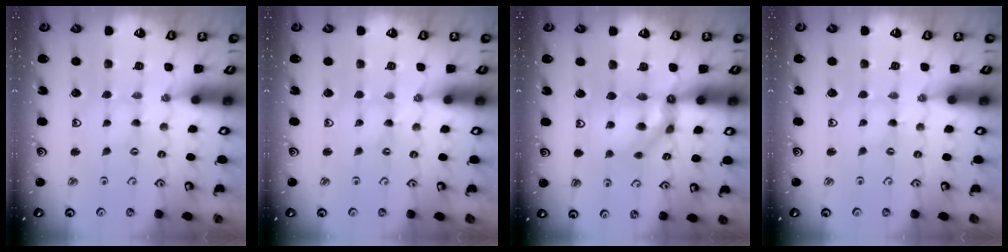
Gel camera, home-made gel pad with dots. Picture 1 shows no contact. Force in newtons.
{"total": 0.0}
{"total": 10.1, "press": 10.0, "slide": 1.7}
{"total": 0.0}